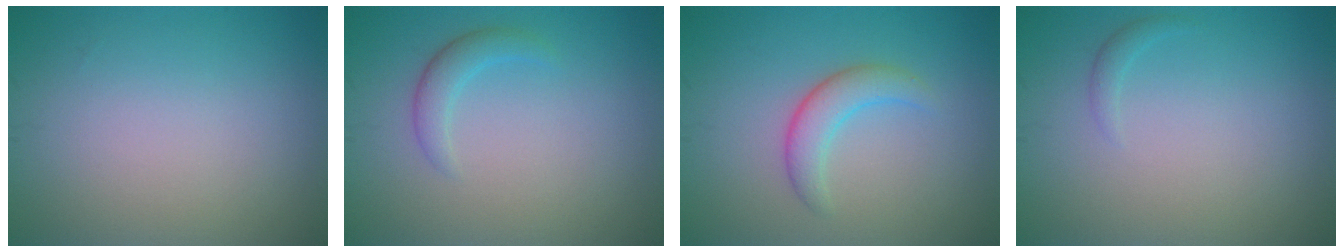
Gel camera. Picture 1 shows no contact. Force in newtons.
{"total": 1.8, "press": 1.8, "slide": 0.0}
{"total": 2.8, "press": 2.8, "slide": 0.2}
{"total": 0.7, "press": 0.7, "slide": 0.1}